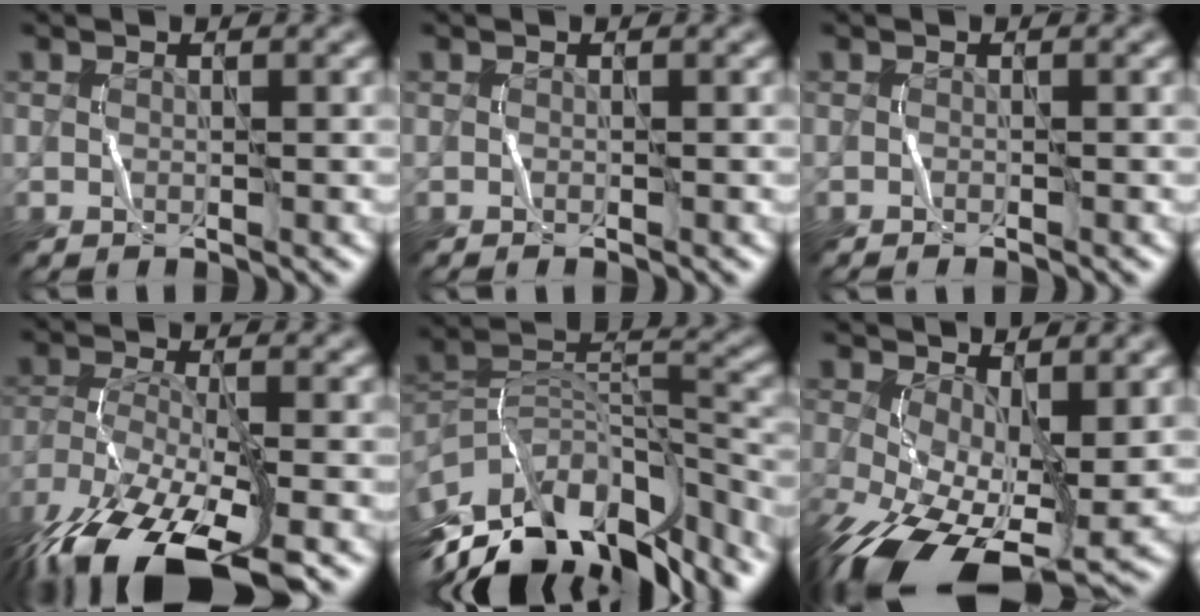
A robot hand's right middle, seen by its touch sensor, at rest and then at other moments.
{"total": 0.0}
{"total": 0.5, "force": [-0.5, 0.0, 0.2], "torque": [-0.001, -0.001, -0.009]}
{"total": 12.9, "force": [-9.5, 3.9, 7.9], "torque": [-0.164, -0.039, -0.157]}
{"total": 13.6, "force": [-9.6, 5.9, 7.7], "torque": [-0.153, 0.022, -0.161]}
{"total": 11.4, "force": [-3.0, 6.0, 9.2], "torque": [-0.181, -0.034, -0.036]}